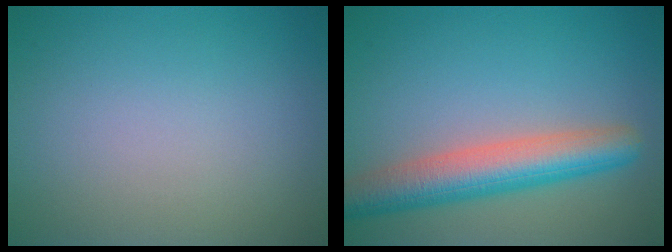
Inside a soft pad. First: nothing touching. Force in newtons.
{"total": 6.3, "press": 6.3, "slide": 0.3}